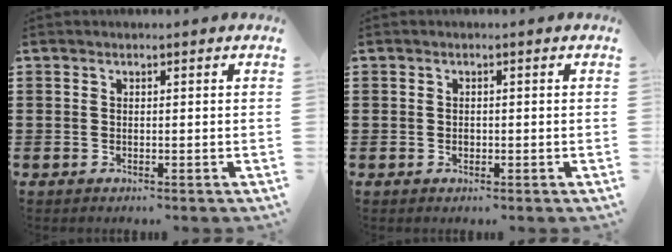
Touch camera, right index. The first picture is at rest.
{"total": 0.7, "force": [-0.1, 0.6, 0.4], "torque": [-0.009, 0.002, -0.003]}